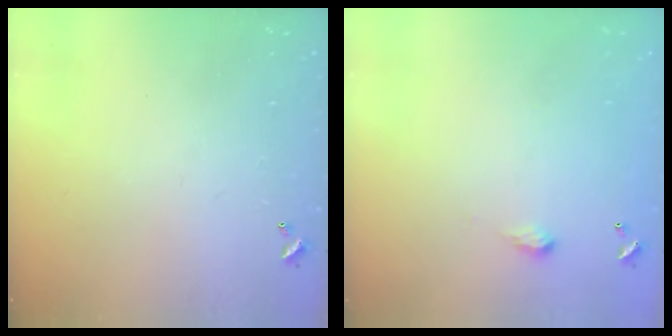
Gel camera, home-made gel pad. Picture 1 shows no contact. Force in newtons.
{"total": 2.0, "press": 2.0, "slide": 0.3}